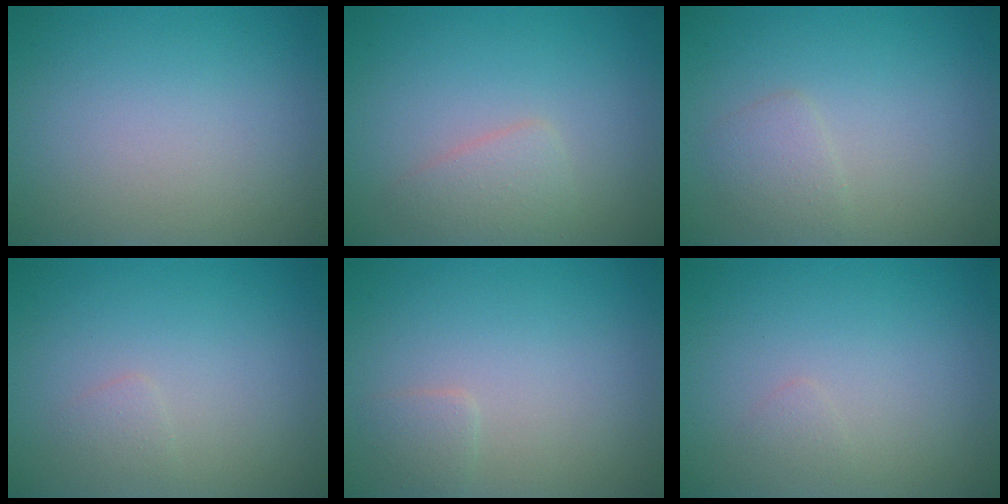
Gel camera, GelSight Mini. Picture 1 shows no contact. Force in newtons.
{"total": 1.9, "press": 1.9, "slide": 0.0}
{"total": 1.5, "press": 1.5, "slide": 0.1}
{"total": 0.8, "press": 0.8, "slide": 0.1}
{"total": 1.0, "press": 1.0, "slide": 0.0}
{"total": 0.6, "press": 0.6, "slide": 0.0}